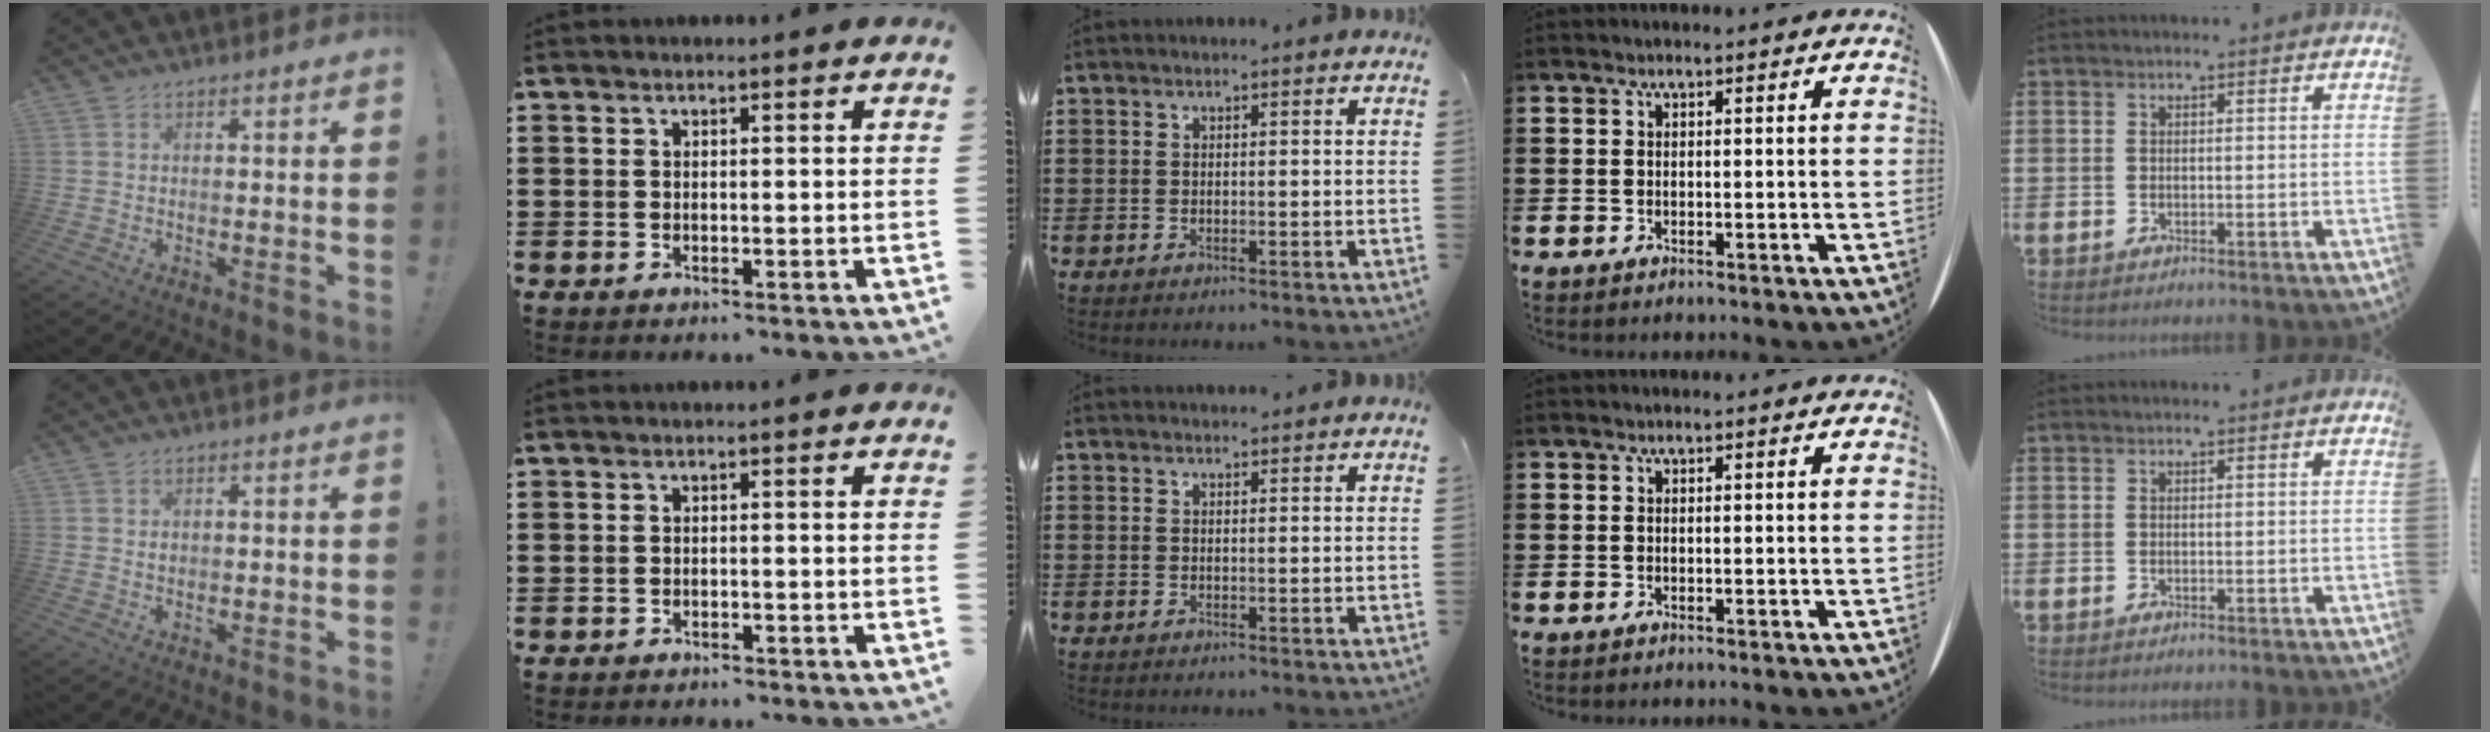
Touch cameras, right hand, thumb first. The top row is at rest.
{"thumb": {"total": 0.5, "force": [0.2, 0.5, 0.0], "torque": [0.001, 0.002, 0.003]}, "index": {"total": 0.8, "force": [-0.7, 0.2, 0.1], "torque": [-0.005, -0.001, -0.015]}, "middle": {"total": 0.9, "force": [0.9, 0.0, -0.1], "torque": [-0.002, -0.001, 0.018]}}